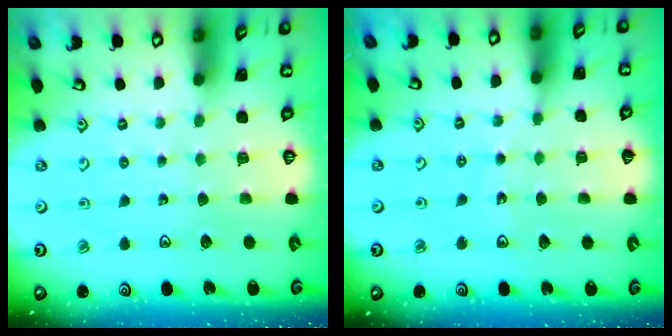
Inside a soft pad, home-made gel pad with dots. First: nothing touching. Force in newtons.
{"total": 4.2, "press": 3.3, "slide": 2.5}